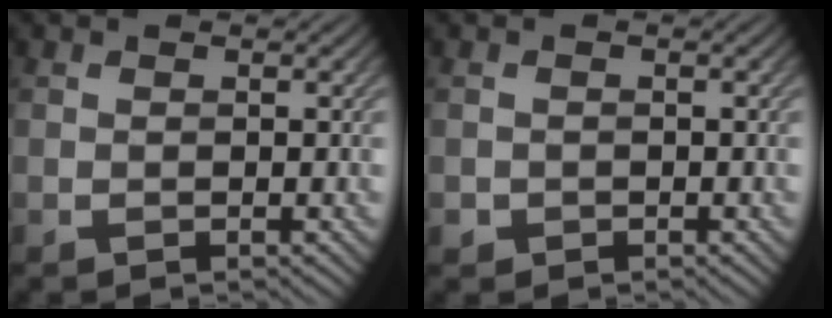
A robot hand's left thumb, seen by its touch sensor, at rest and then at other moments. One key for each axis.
{"total": 1.0, "fx": -0.5, "fy": 0.9, "fz": 0.1, "tx": 0.002, "ty": -0.006, "tz": -0.011}